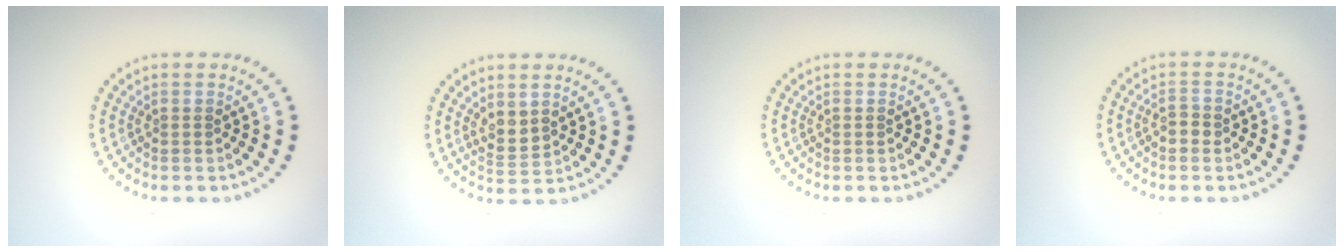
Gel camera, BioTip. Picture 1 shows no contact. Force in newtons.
{"total": 2.1, "press": 1.7, "slide": 1.3}
{"total": 0.0}
{"total": 1.2, "press": 1.2, "slide": 0.2}